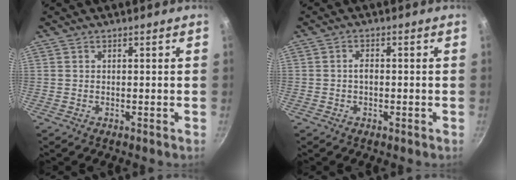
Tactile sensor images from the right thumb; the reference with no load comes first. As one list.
[{"total": 2.0, "force": [-0.3, 1.4, 1.4], "torque": [-0.016, 0.010, -0.006]}]